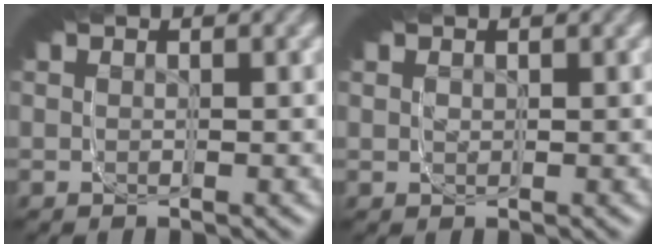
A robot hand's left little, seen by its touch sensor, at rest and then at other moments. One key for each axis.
{"total": 1.3, "fx": 0.3, "fy": 1.3, "fz": 0.4, "tx": -0.012, "ty": 0.001, "tz": 0.000}